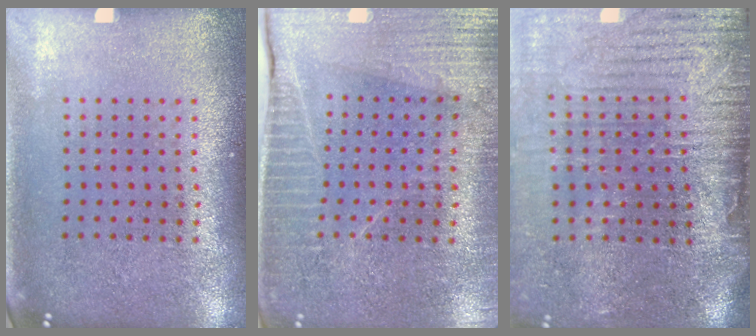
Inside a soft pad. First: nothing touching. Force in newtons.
{"total": 3.6, "press": 3.5, "slide": 0.4}
{"total": 4.3, "press": 3.6, "slide": 2.3}